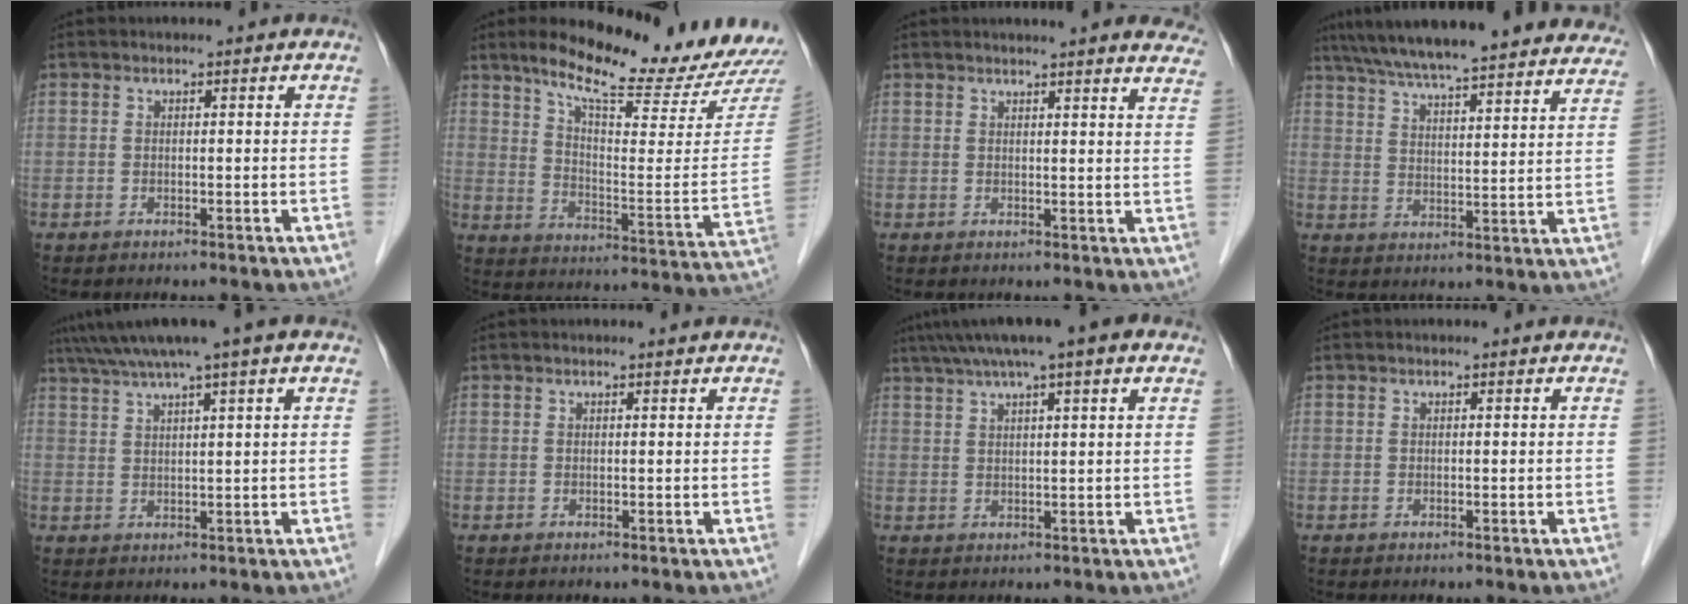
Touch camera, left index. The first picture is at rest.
{"total": 18.9, "force": [17.1, 0.4, 8.1], "torque": [-0.129, -0.067, 0.237]}
{"total": 16.6, "force": [15.3, 1.6, 6.2], "torque": [-0.068, -0.022, 0.163]}
{"total": 30.1, "force": [26.5, 4.3, 13.6], "torque": [-0.222, -0.013, 0.338]}
{"total": 8.5, "force": [6.2, -0.8, 5.7], "torque": [-0.099, 0.037, 0.096]}
{"total": 0.6, "force": [0.6, 0.0, 0.2], "torque": [-0.010, 0.001, 0.008]}
{"total": 10.6, "force": [7.2, 1.0, 7.7], "torque": [-0.125, 0.043, 0.107]}
{"total": 0.0}